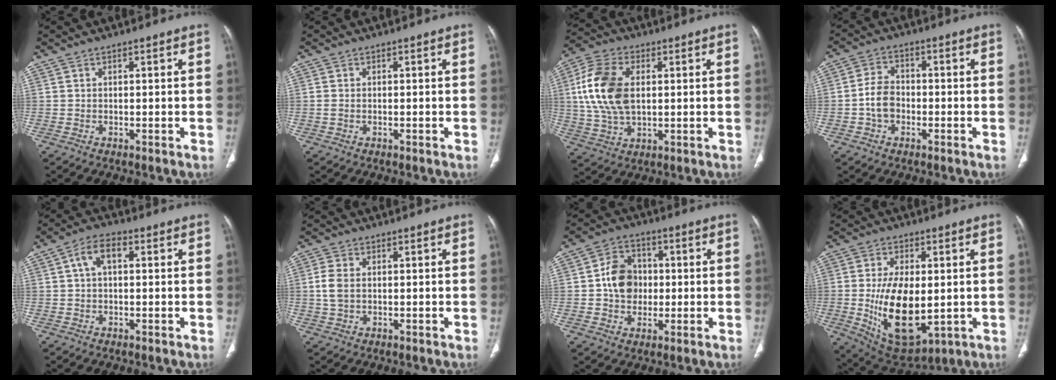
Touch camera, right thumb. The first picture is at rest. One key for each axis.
{"total": 1.0, "fx": -0.2, "fy": 0.7, "fz": 0.7, "tx": -0.026, "ty": 0.001, "tz": -0.003}
{"total": 14.2, "fx": 2.2, "fy": 8.6, "fz": 11.1, "tx": -0.227, "ty": 0.005, "tz": 0.041}
{"total": 5.6, "fx": -1.4, "fy": 4.2, "fz": 3.4, "tx": -0.050, "ty": 0.020, "tz": -0.032}
{"total": 5.1, "fx": 1.1, "fy": 2.9, "fz": 4.1, "tx": -0.073, "ty": 0.019, "tz": 0.013}
{"total": 4.0, "fx": 0.2, "fy": 2.6, "fz": 3.1, "tx": -0.074, "ty": 0.005, "tz": 0.004}
{"total": 9.0, "fx": 0.0, "fy": 7.4, "fz": 5.1, "tx": -0.057, "ty": 0.016, "tz": -0.005}
{"total": 16.1, "fx": -1.4, "fy": 8.5, "fz": 13.6, "tx": -0.226, "ty": -0.016, "tz": -0.002}